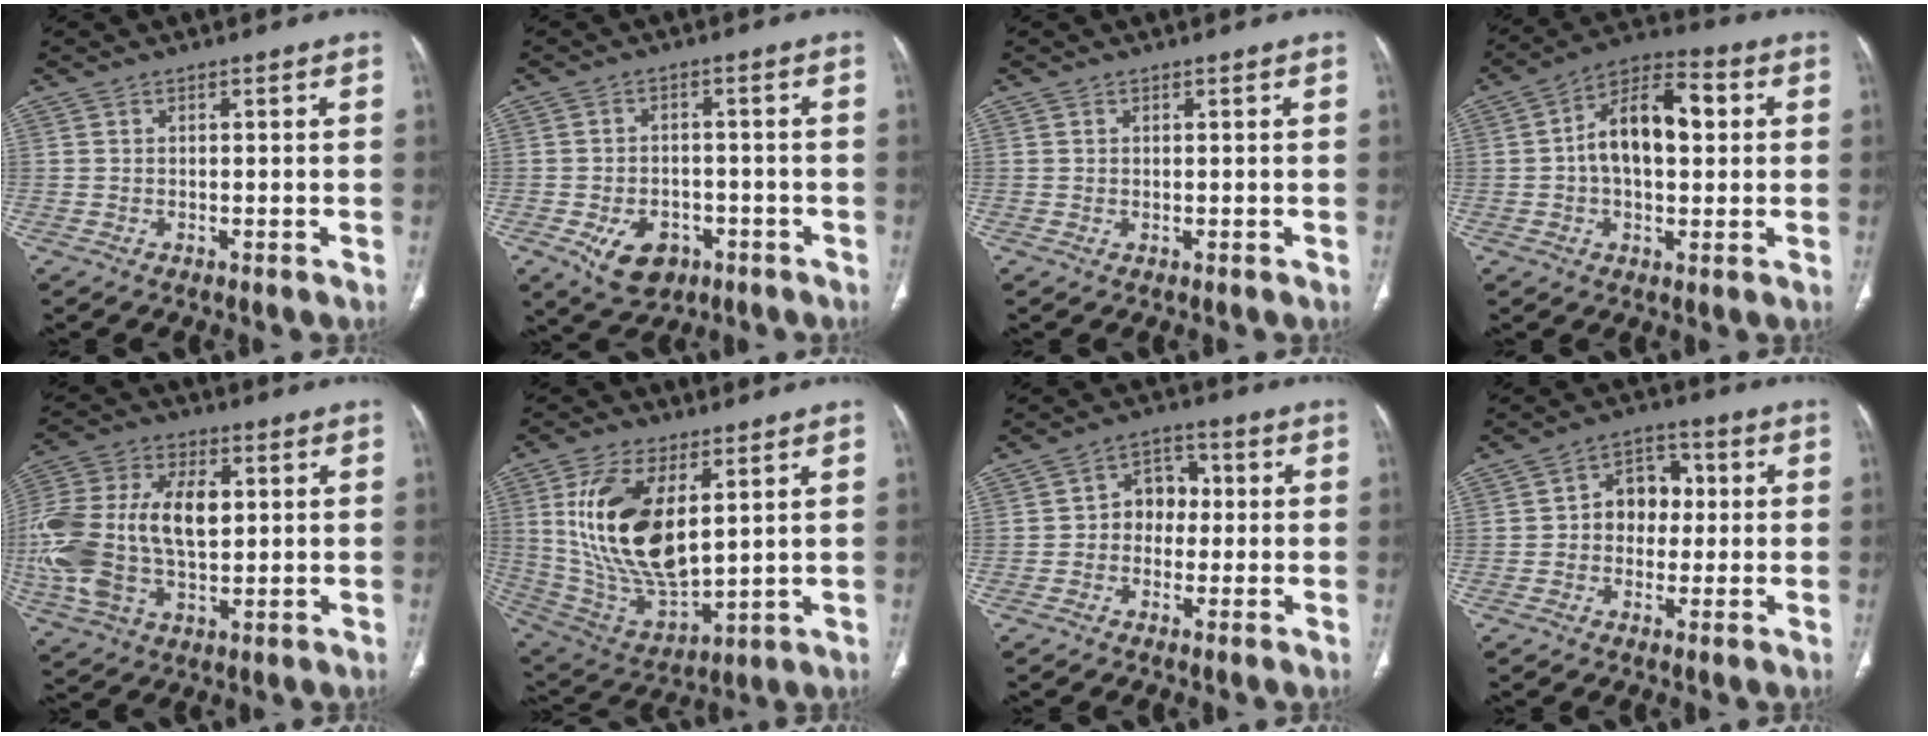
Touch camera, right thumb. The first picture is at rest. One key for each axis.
{"total": 8.6, "fx": -3.9, "fy": 6.0, "fz": 4.9, "tx": -0.066, "ty": 0.018, "tz": -0.051}
{"total": 0.0}
{"total": 14.0, "fx": 1.6, "fy": 7.9, "fz": 11.5, "tx": -0.174, "ty": 0.031, "tz": 0.018}
{"total": 21.7, "fx": 1.2, "fy": 12.8, "fz": 17.5, "tx": -0.387, "ty": 0.005, "tz": 0.023}
{"total": 20.2, "fx": 5.4, "fy": 10.0, "fz": 16.6, "tx": -0.310, "ty": -0.028, "tz": 0.117}
{"total": 6.7, "fx": -0.1, "fy": 5.4, "fz": 3.9, "tx": -0.024, "ty": 0.024, "tz": -0.012}
{"total": 8.2, "fx": 0.4, "fy": 6.4, "fz": 5.1, "tx": -0.037, "ty": 0.022, "tz": -0.001}